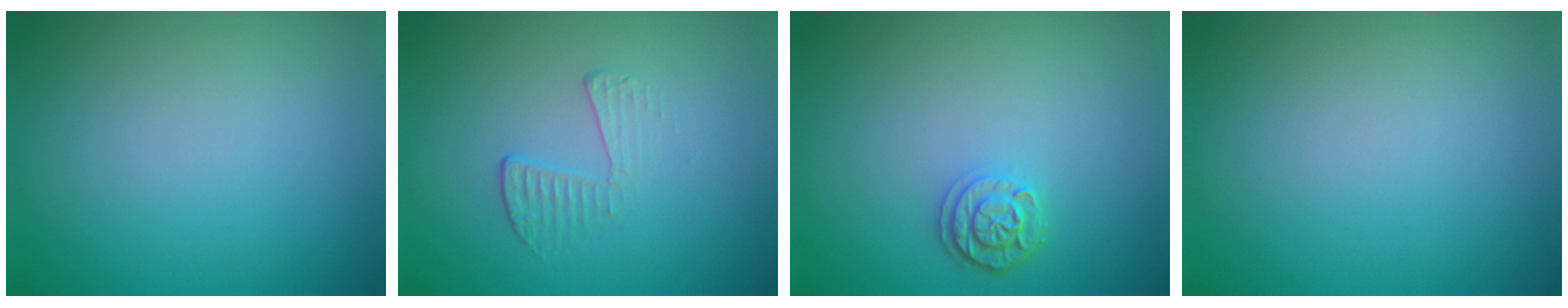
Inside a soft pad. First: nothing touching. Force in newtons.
{"total": 1.8, "press": 0.5, "slide": 1.7}
{"total": 2.1, "press": 1.8, "slide": 0.9}
{"total": 0.0}